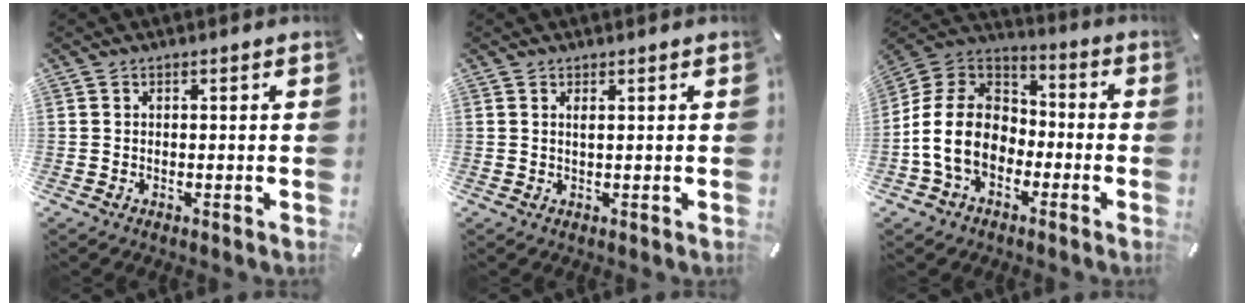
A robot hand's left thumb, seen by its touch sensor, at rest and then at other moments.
{"total": 1.0, "force": [0.4, 0.1, 0.9], "torque": [-0.019, -0.001, 0.007]}
{"total": 13.8, "force": [-4.7, 10.6, 7.4], "torque": [-0.176, 0.030, -0.086]}